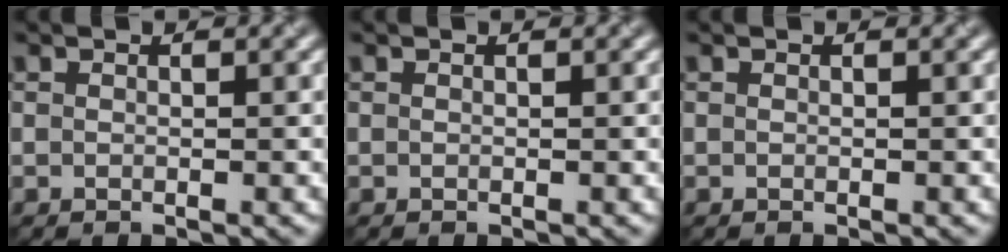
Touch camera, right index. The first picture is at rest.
{"total": 0.0}
{"total": 0.0}